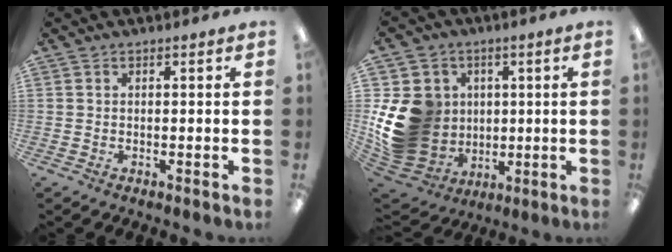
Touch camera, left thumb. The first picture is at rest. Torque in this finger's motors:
{"motor_torque": [1.77, 1.72, 1.30, -1.13, 0.16]}